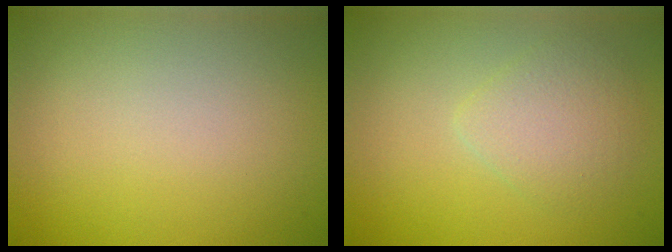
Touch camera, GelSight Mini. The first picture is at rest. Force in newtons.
{"total": 2.6, "press": 2.5, "slide": 0.1}